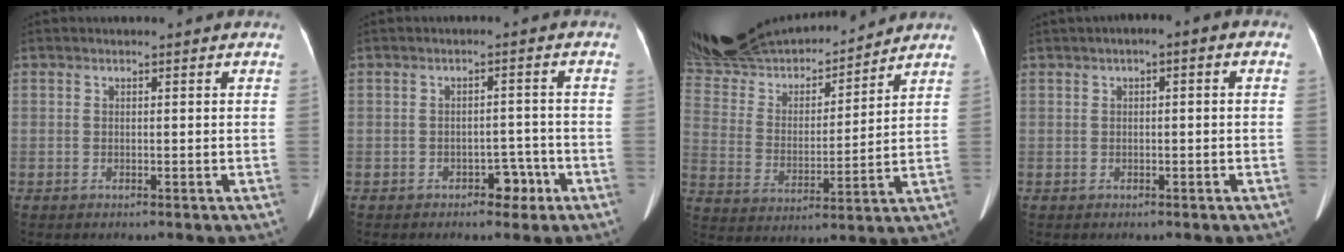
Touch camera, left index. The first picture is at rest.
{"total": 3.3, "force": [-2.1, 2.0, 1.7], "torque": [-0.017, 0.008, -0.025]}
{"total": 26.0, "force": [23.3, 6.6, 9.3], "torque": [-0.214, 0.013, 0.389]}
{"total": 2.5, "force": [0.4, 0.7, 2.3], "torque": [-0.033, 0.016, 0.001]}